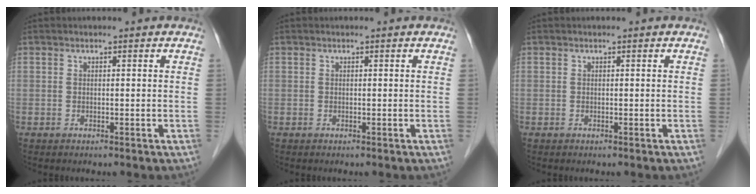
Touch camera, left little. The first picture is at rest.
{"total": 0.0}
{"total": 0.0}